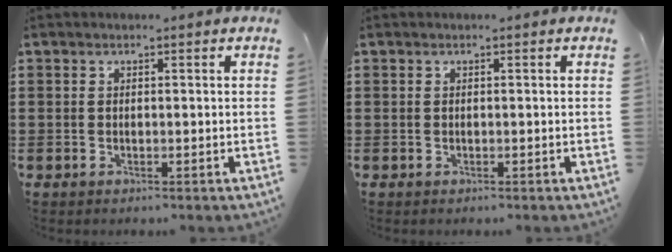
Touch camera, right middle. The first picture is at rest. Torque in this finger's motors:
{"motor_torque": [0.64, -0.78, 0.00, -0.01]}